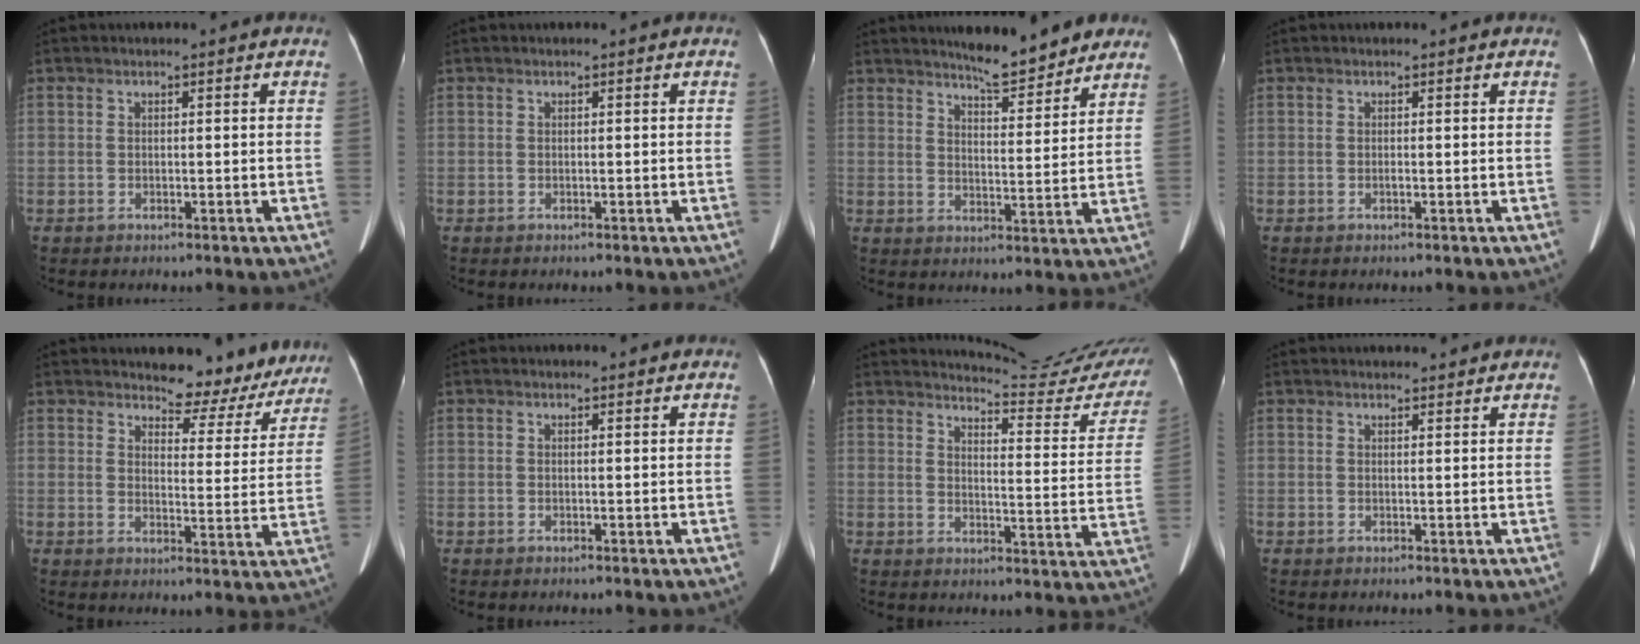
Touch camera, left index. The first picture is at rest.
{"total": 0.0}
{"total": 8.8, "force": [8.0, 1.5, 3.4], "torque": [-0.048, -0.005, 0.109]}
{"total": 0.0}
{"total": 10.5, "force": [9.8, 3.2, 2.0], "torque": [-0.007, -0.025, 0.103]}
{"total": 1.7, "force": [1.6, 0.4, 0.4], "torque": [-0.013, 0.006, 0.017]}
{"total": 17.5, "force": [17.3, 0.5, 2.8], "torque": [-0.027, -0.115, 0.186]}
{"total": 5.5, "force": [5.3, 0.9, 1.4], "torque": [-0.014, 0.019, 0.059]}